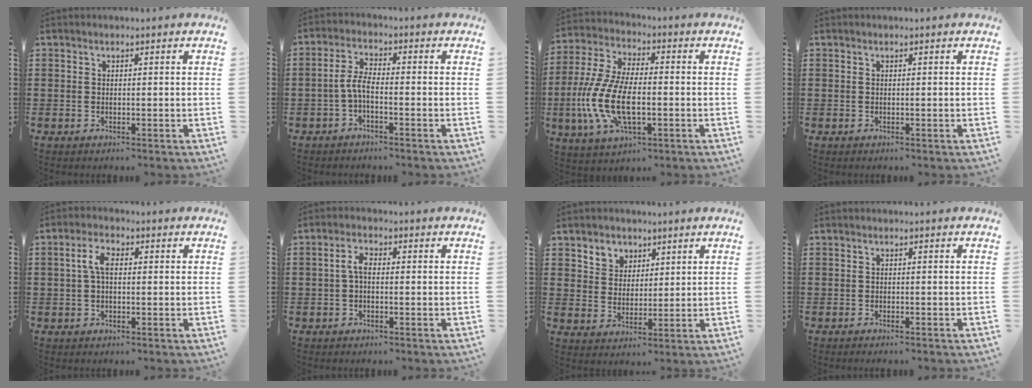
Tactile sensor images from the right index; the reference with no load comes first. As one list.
[{"total": 3.8, "force": [-1.4, 1.2, 3.3], "torque": [-0.081, -0.001, -0.034]}, {"total": 11.8, "force": [-2.8, 5.5, 10.1], "torque": [-0.243, -0.016, -0.057]}, {"total": 0.0}, {"total": 3.9, "force": [0.2, 1.8, 3.4], "torque": [-0.076, 0.007, -0.001]}, {"total": 2.9, "force": [-0.3, 1.3, 2.6], "torque": [-0.057, 0.003, -0.010]}, {"total": 3.9, "force": [2.4, 3.1, -0.1], "torque": [-0.019, 0.007, 0.043]}, {"total": 0.6, "force": [-0.6, 0.0, 0.1], "torque": [-0.004, -0.001, -0.013]}]